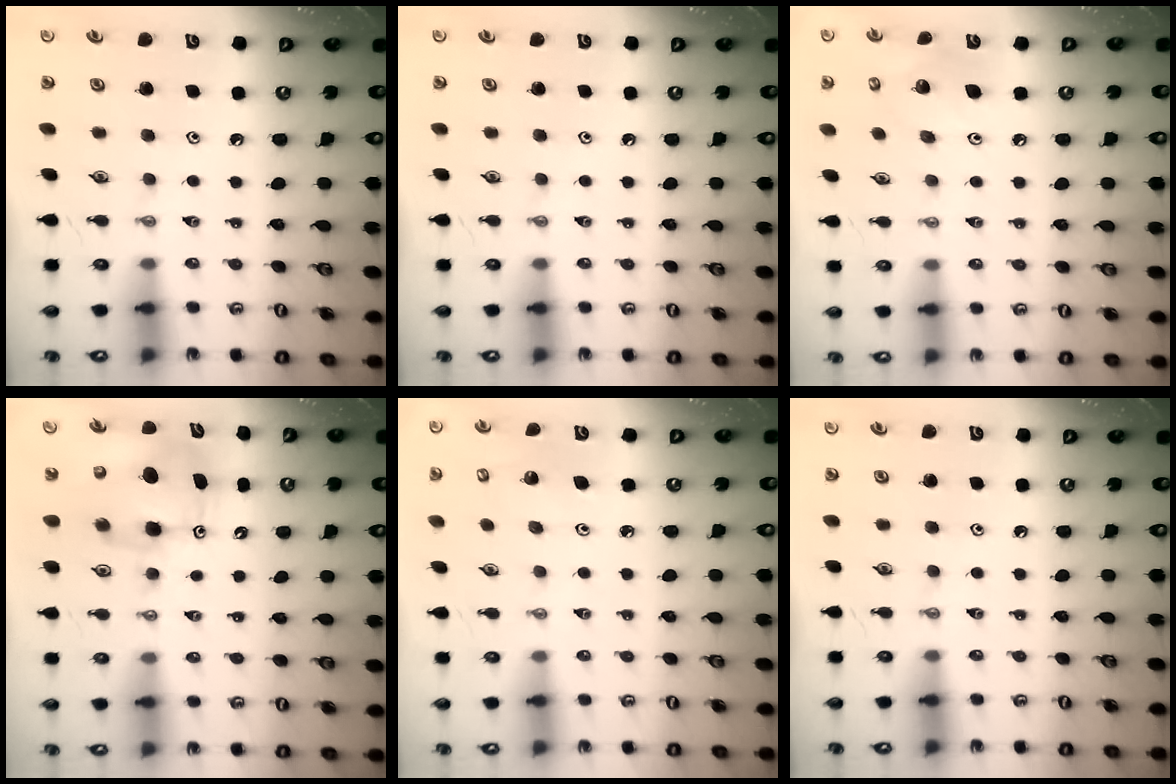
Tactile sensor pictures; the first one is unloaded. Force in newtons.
{"total": 0.0}
{"total": 9.5, "press": 9.1, "slide": 2.6}
{"total": 9.0, "press": 8.8, "slide": 2.0}
{"total": 3.0, "press": 2.6, "slide": 1.5}
{"total": 0.0}